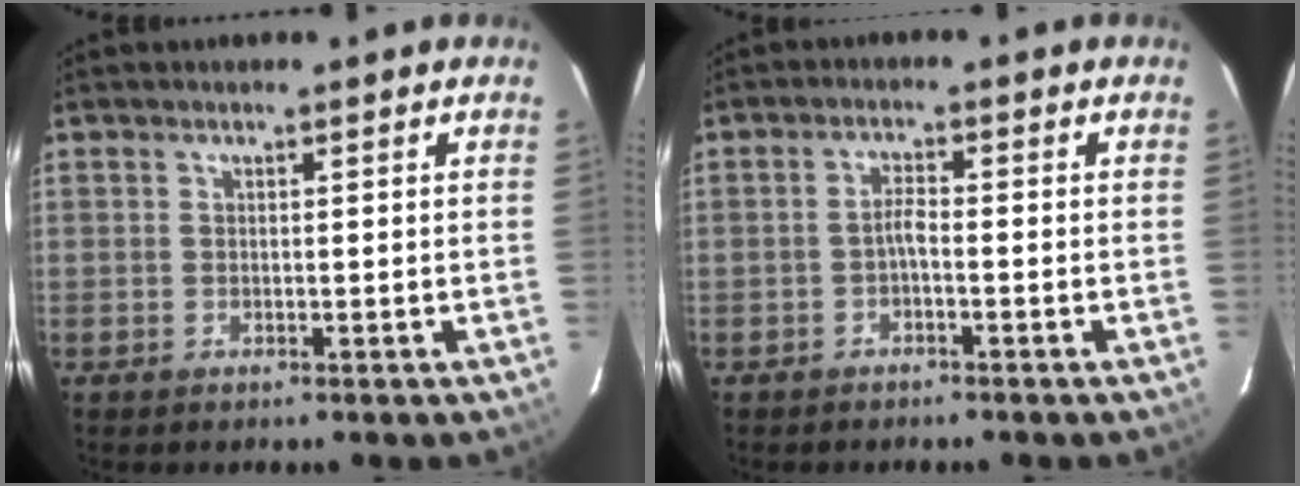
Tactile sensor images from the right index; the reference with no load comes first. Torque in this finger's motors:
{"motor_torque": [0.34, -0.04, 0.17, 0.04]}